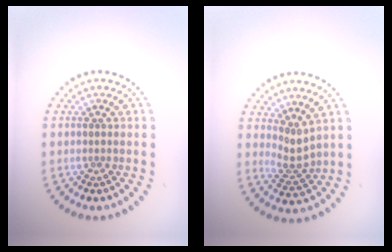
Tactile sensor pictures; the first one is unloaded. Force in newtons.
{"total": 2.1, "press": 1.5, "slide": 1.6}